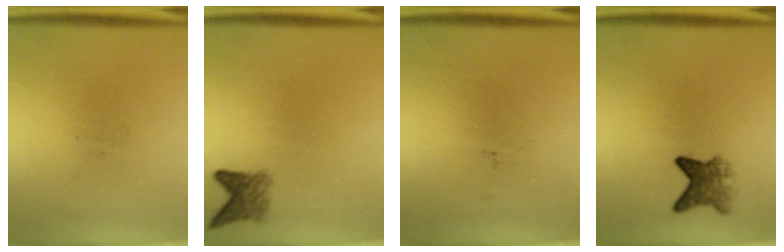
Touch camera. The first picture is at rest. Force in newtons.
{"total": 2.8}
{"total": 0.0}
{"total": 3.9}